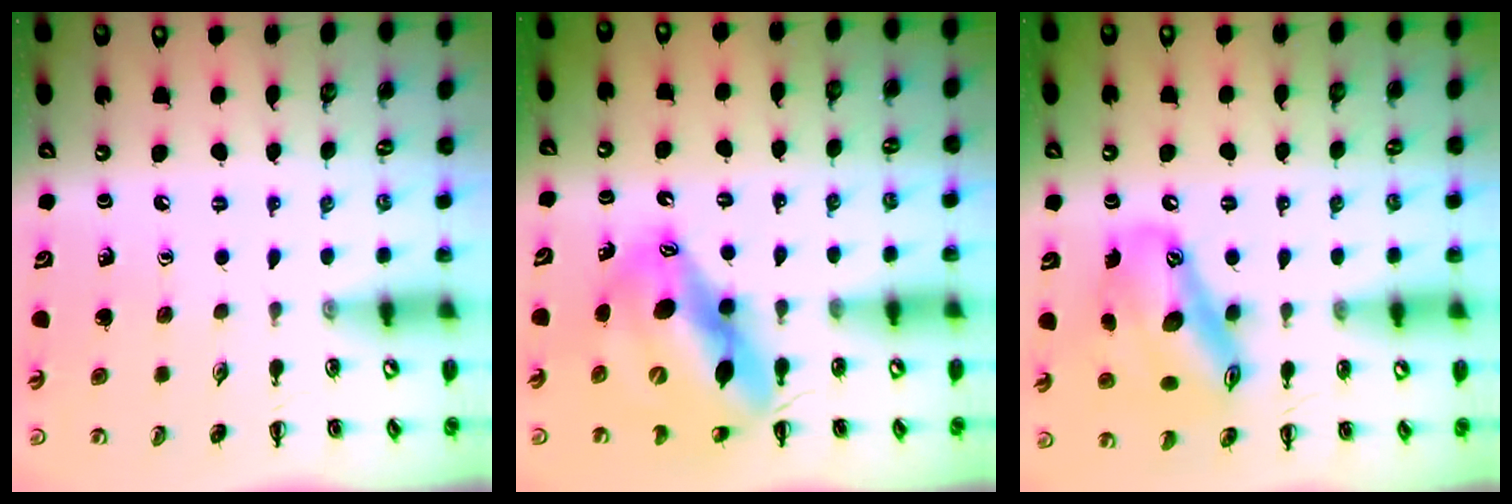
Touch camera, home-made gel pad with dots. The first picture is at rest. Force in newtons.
{"total": 13.8, "press": 13.4, "slide": 3.4}
{"total": 15.4, "press": 14.9, "slide": 3.9}